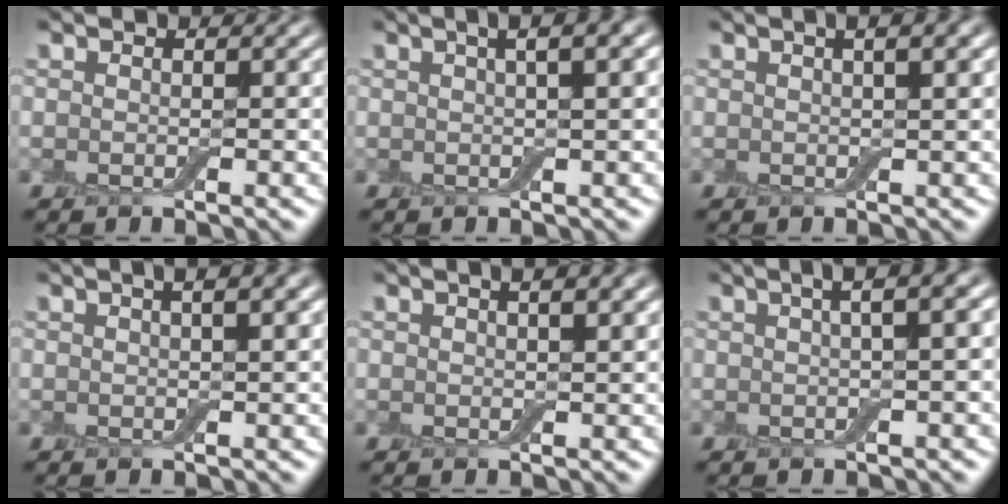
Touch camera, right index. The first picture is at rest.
{"total": 5.9, "force": [2.4, 2.4, 4.8], "torque": [-0.036, 0.027, 0.004]}
{"total": 4.2, "force": [1.9, 1.6, 3.4], "torque": [-0.022, 0.014, 0.004]}
{"total": 4.2, "force": [2.0, 1.6, 3.4], "torque": [-0.021, 0.013, 0.005]}
{"total": 2.9, "force": [1.5, 0.8, 2.3], "torque": [-0.021, 0.005, 0.016]}
{"total": 6.3, "force": [2.2, 2.5, 5.4], "torque": [-0.040, 0.025, 0.006]}